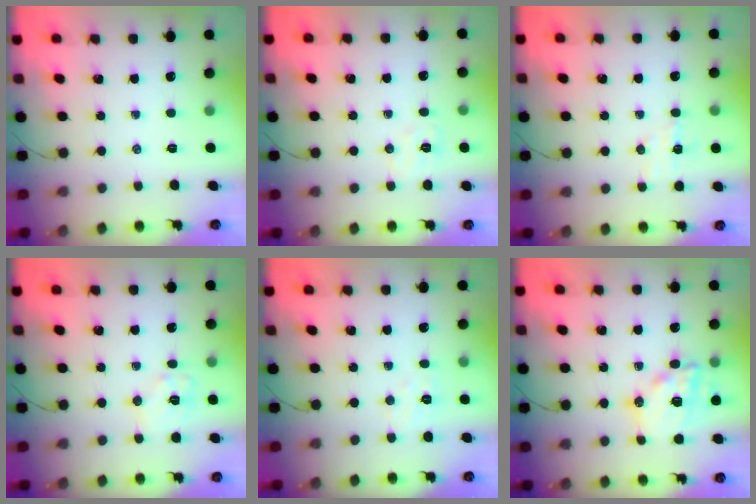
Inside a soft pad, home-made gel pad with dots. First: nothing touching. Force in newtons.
{"total": 5.4, "press": 5.2, "slide": 1.3}
{"total": 6.0, "press": 5.9, "slide": 1.3}
{"total": 8.1, "press": 8.1, "slide": 0.9}
{"total": 4.1, "press": 4.0, "slide": 0.8}
{"total": 15.0, "press": 14.6, "slide": 3.3}